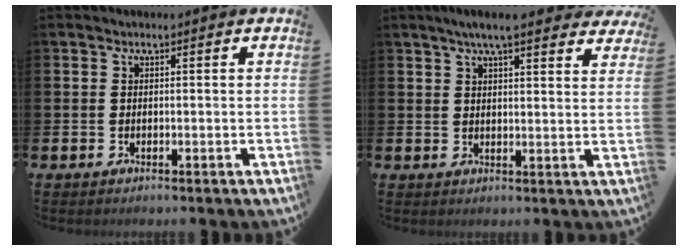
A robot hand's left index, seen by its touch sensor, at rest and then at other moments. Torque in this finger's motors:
{"motor_torque": [1.09, -1.05, 0.86, 0.21]}